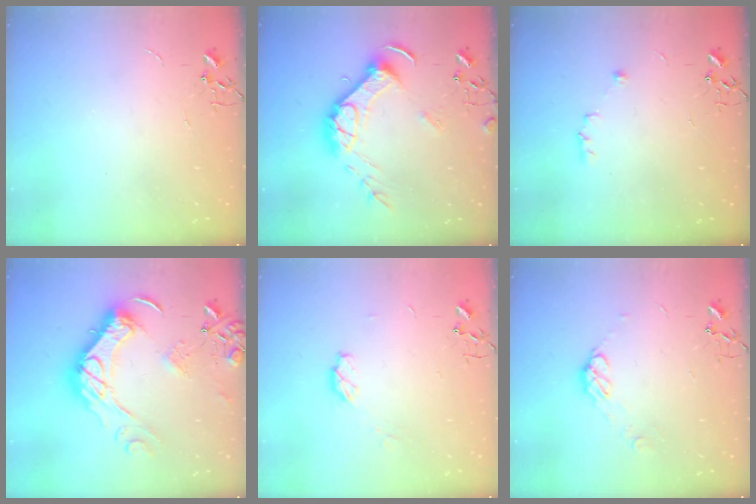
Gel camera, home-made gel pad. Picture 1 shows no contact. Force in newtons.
{"total": 15.3, "press": 15.2, "slide": 1.7}
{"total": 5.2, "press": 5.1, "slide": 1.0}
{"total": 22.1, "press": 22.0, "slide": 2.0}
{"total": 5.5, "press": 5.5, "slide": 0.3}
{"total": 6.9, "press": 6.9, "slide": 0.5}